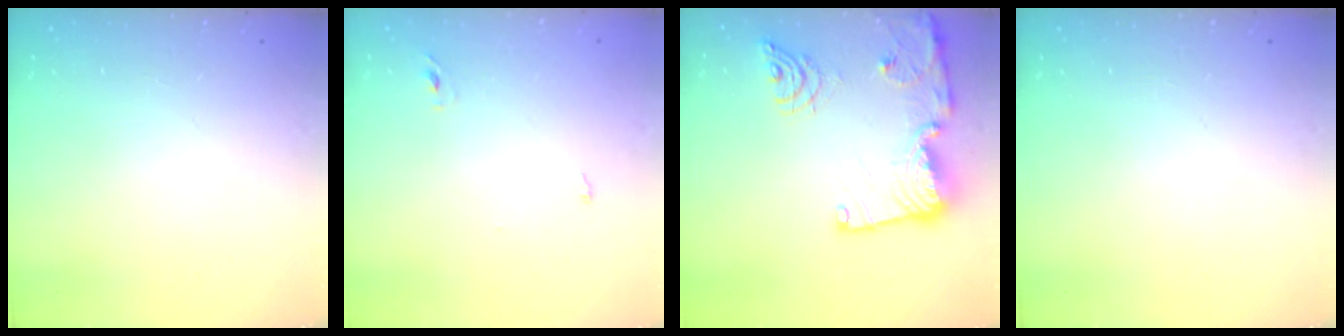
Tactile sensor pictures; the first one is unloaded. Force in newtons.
{"total": 2.4, "press": 2.2, "slide": 1.0}
{"total": 19.2, "press": 19.2, "slide": 1.7}
{"total": 0.0}